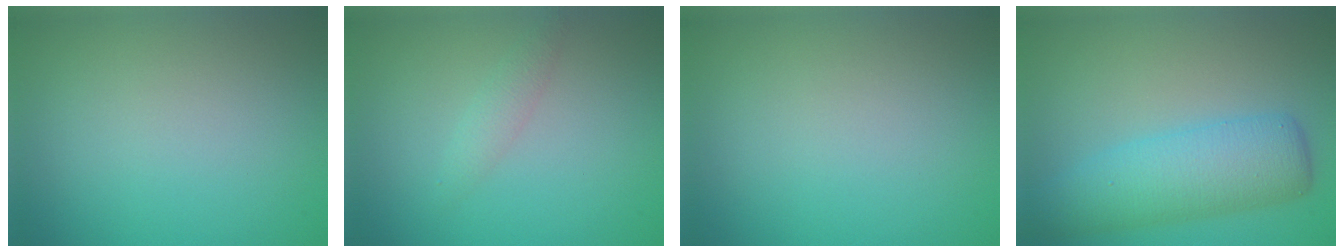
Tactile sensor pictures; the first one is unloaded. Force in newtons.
{"total": 1.3, "press": 1.3, "slide": 0.1}
{"total": 0.0}
{"total": 6.1, "press": 6.1, "slide": 0.2}